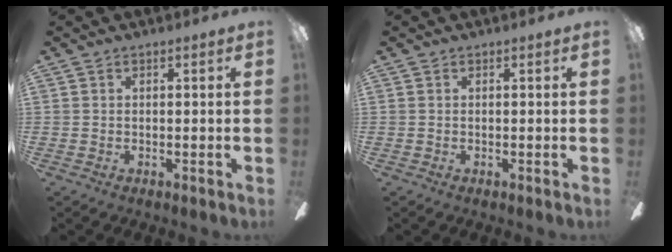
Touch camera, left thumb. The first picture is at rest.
{"total": 0.0}